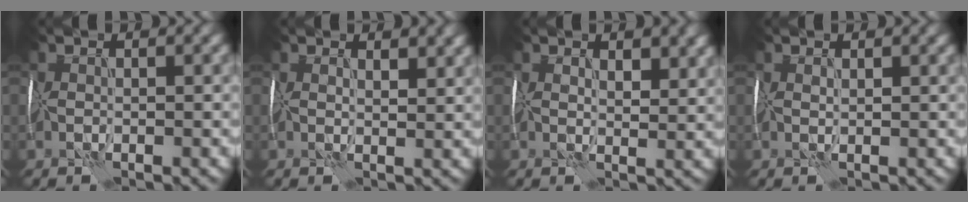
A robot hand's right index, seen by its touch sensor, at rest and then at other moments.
{"total": 2.7, "force": [1.5, 1.3, 1.8], "torque": [-0.022, 0.003, 0.021]}
{"total": 3.5, "force": [1.7, 1.6, 2.6], "torque": [-0.035, 0.001, 0.027]}
{"total": 0.7, "force": [0.5, 0.3, 0.5], "torque": [-0.010, 0.002, 0.011]}